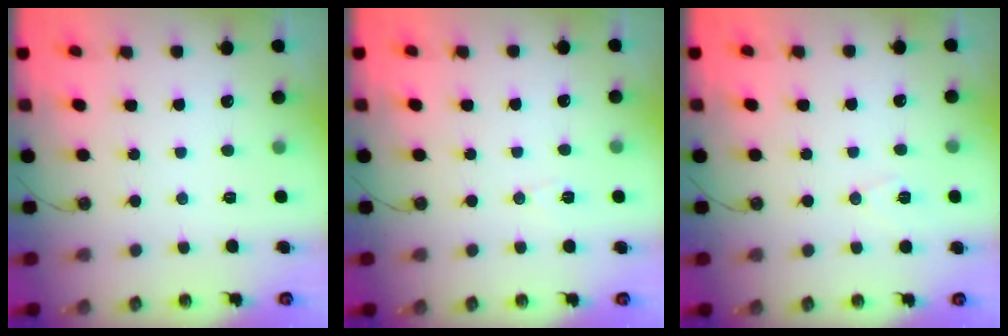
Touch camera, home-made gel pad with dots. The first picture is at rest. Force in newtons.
{"total": 5.1, "press": 4.9, "slide": 1.6}
{"total": 8.3, "press": 7.1, "slide": 4.3}